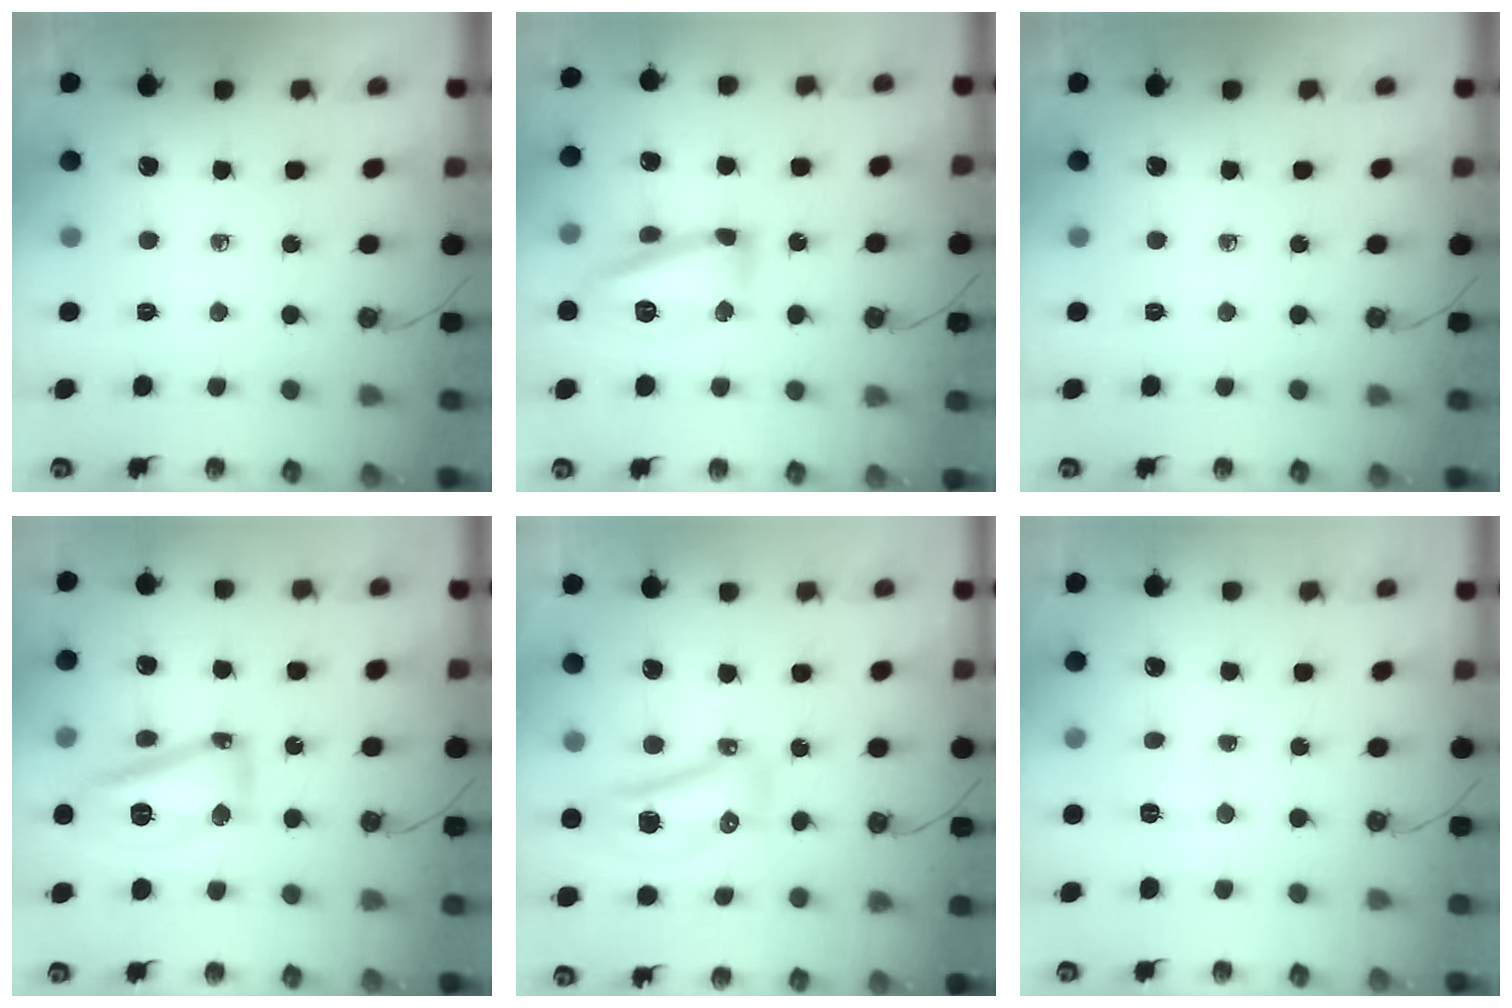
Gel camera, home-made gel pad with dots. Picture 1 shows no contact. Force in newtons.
{"total": 14.3, "press": 14.3, "slide": 1.1}
{"total": 0.0}
{"total": 13.8, "press": 13.8, "slide": 1.2}
{"total": 10.1, "press": 10.1, "slide": 1.2}
{"total": 3.9, "press": 3.9, "slide": 0.5}